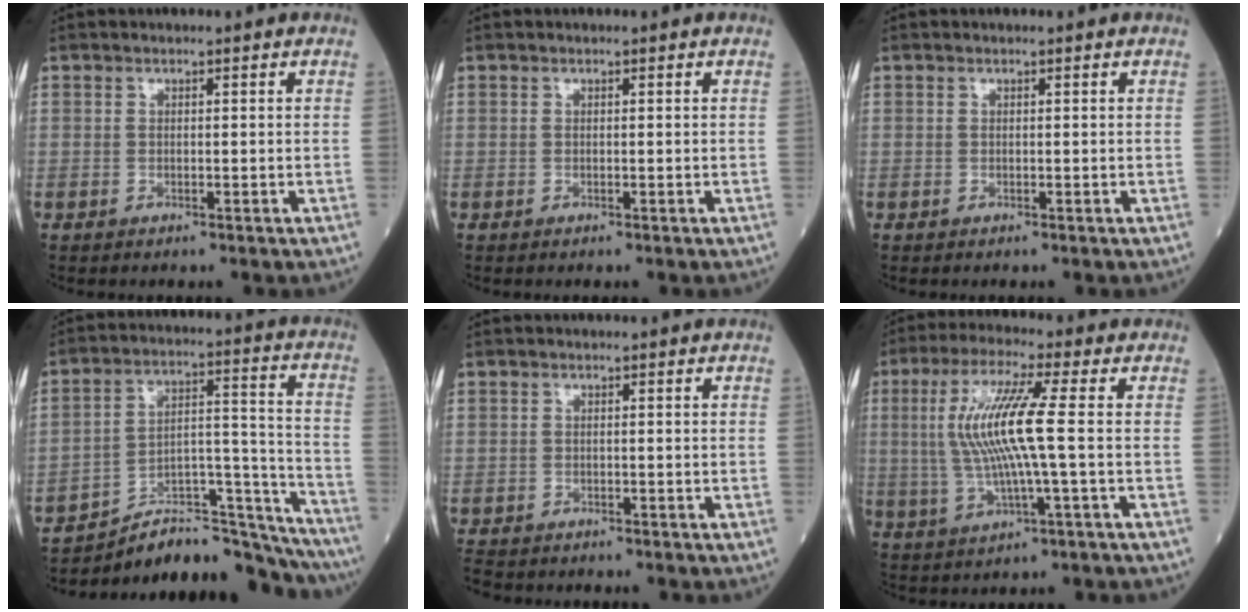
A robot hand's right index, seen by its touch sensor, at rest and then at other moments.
{"total": 0.0}
{"total": 0.0}
{"total": 19.9, "force": [-18.8, 2.6, 5.9], "torque": [-0.059, 0.056, -0.277]}
{"total": 3.9, "force": [-3.4, 1.7, 0.8], "torque": [-0.013, -0.004, -0.056]}
{"total": 10.7, "force": [0.7, 0.2, 10.7], "torque": [-0.228, 0.011, 0.012]}